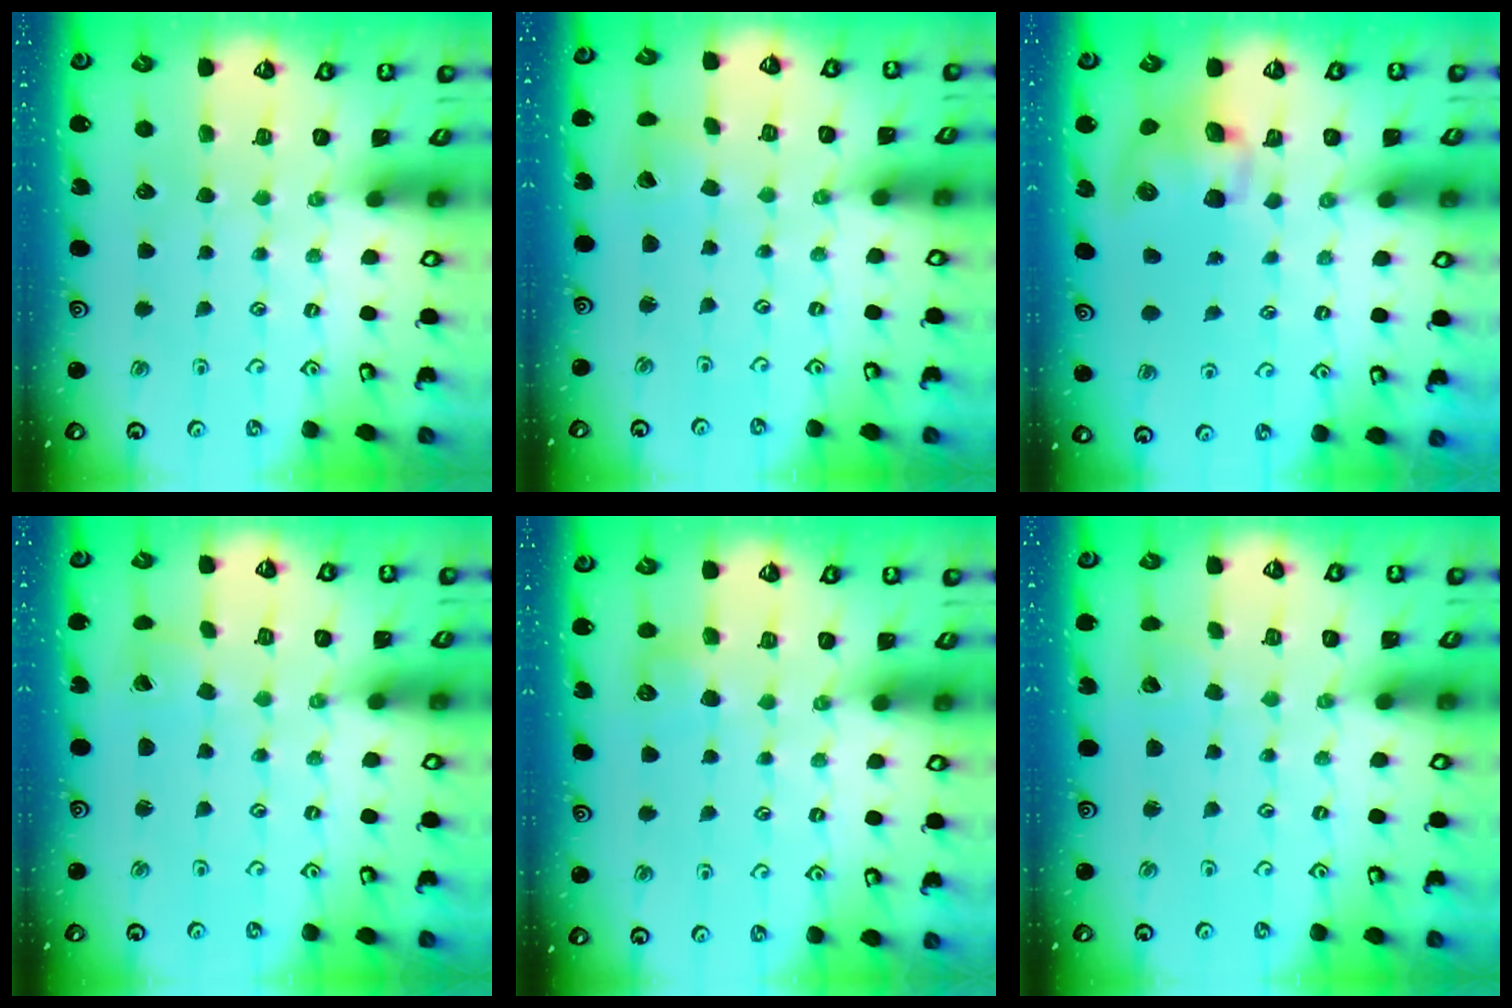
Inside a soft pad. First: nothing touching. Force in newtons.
{"total": 2.3, "press": 2.3, "slide": 0.2}
{"total": 9.3, "press": 9.2, "slide": 1.5}
{"total": 1.8, "press": 1.8, "slide": 0.2}
{"total": 5.3, "press": 5.3, "slide": 0.6}
{"total": 2.5, "press": 2.5, "slide": 0.3}